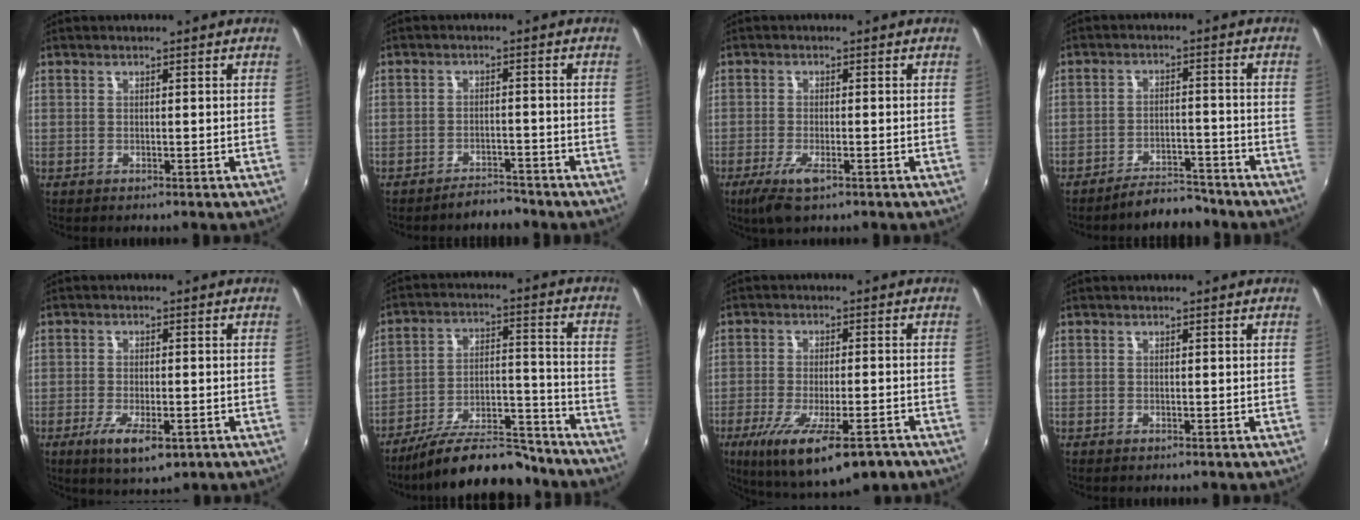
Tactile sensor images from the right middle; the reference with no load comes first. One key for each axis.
{"total": 3.6, "fx": -3.4, "fy": 0.8, "fz": 0.6, "tx": -0.021, "ty": 0.005, "tz": -0.050}
{"total": 5.1, "fx": -2.9, "fy": 1.3, "fz": 3.9, "tx": -0.091, "ty": -0.016, "tz": -0.054}
{"total": 6.2, "fx": -5.8, "fy": 1.4, "fz": 1.8, "tx": -0.049, "ty": 0.013, "tz": -0.082}
{"total": 7.2, "fx": -3.5, "fy": 2.4, "fz": 5.8, "tx": -0.121, "ty": -0.023, "tz": -0.057}
{"total": 18.5, "fx": -15.7, "fy": 4.9, "fz": 8.3, "tx": -0.149, "ty": 0.006, "tz": -0.229}
{"total": 16.0, "fx": -9.6, "fy": 4.2, "fz": 12.2, "tx": -0.225, "ty": -0.056, "tz": -0.145}
{"total": 0.0}